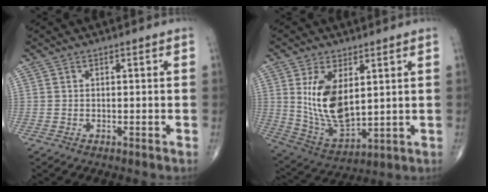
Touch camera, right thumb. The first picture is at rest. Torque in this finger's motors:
{"motor_torque": [1.21, 2.04, 1.37, 0.38, 0.49]}